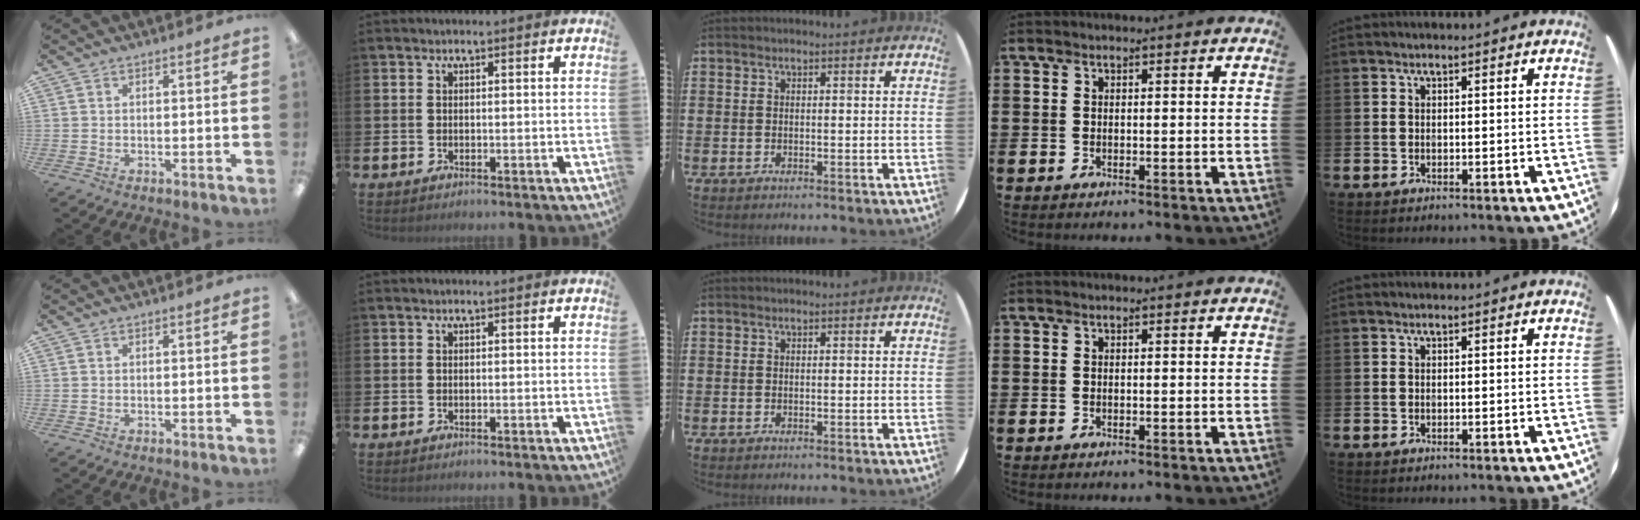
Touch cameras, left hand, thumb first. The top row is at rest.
{}